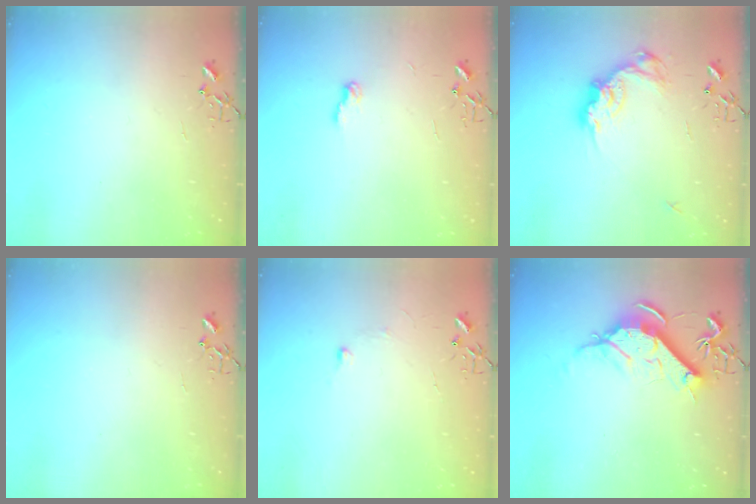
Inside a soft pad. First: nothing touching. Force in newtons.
{"total": 6.2, "press": 6.1, "slide": 0.8}
{"total": 15.3, "press": 15.3, "slide": 1.0}
{"total": 0.0}
{"total": 4.2, "press": 4.1, "slide": 0.6}
{"total": 12.5, "press": 12.5, "slide": 1.1}